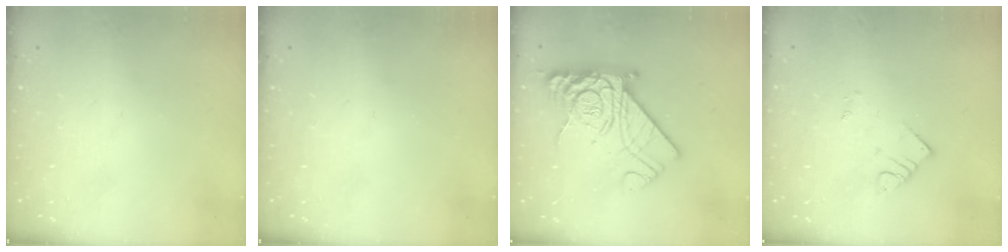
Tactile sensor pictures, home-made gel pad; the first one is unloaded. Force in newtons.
{"total": 0.0}
{"total": 21.4, "press": 21.3, "slide": 2.0}
{"total": 2.7, "press": 2.7, "slide": 0.4}